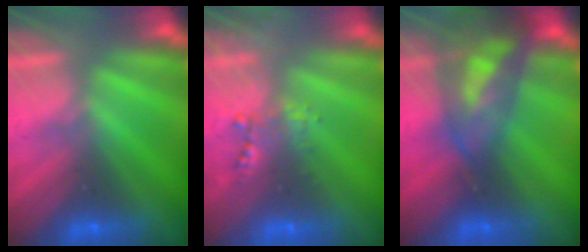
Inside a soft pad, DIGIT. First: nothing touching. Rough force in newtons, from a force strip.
{"total": 2.4}
{"total": 7.5}